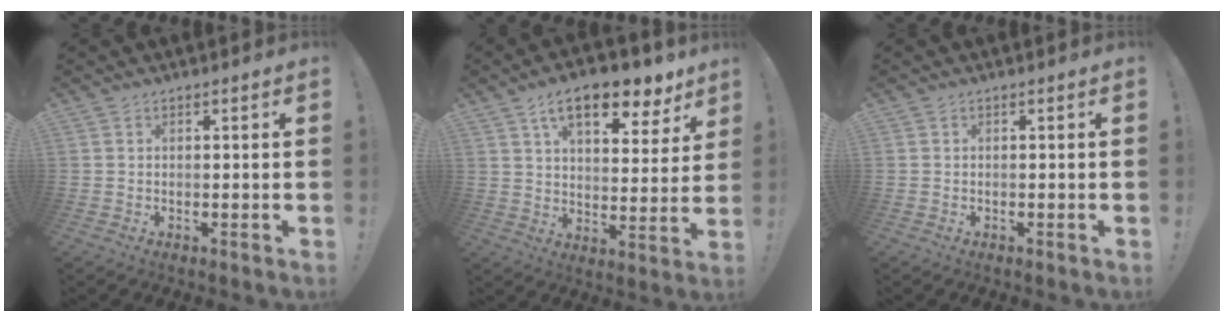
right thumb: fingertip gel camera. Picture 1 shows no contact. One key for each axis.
{"total": 14.9, "fx": 9.2, "fy": 6.4, "fz": 9.9, "tx": -0.143, "ty": -0.052, "tz": 0.152}
{"total": 0.0}